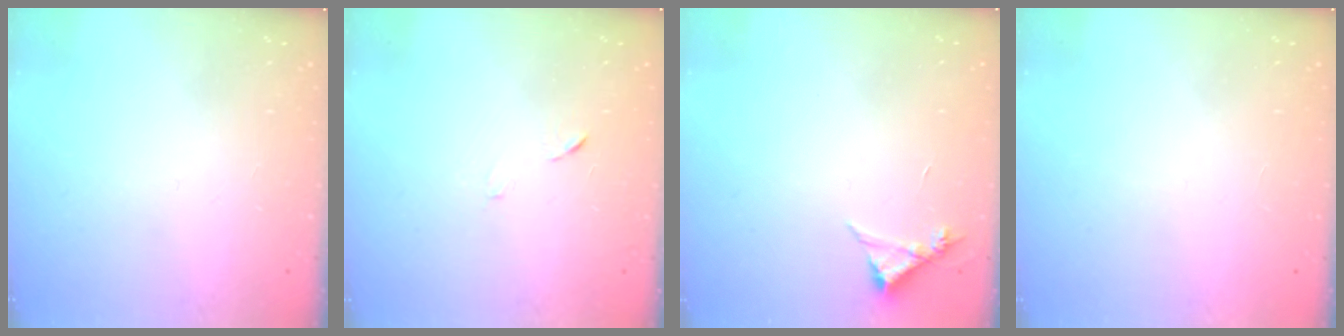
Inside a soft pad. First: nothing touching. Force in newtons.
{"total": 5.0, "press": 4.9, "slide": 0.6}
{"total": 4.3, "press": 4.2, "slide": 0.4}
{"total": 1.6, "press": 1.6, "slide": 0.1}